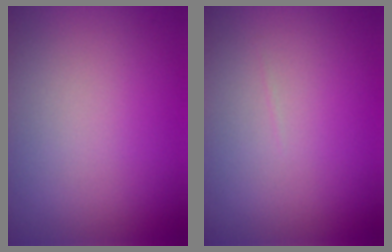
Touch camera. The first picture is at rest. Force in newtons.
{"total": 0.0}